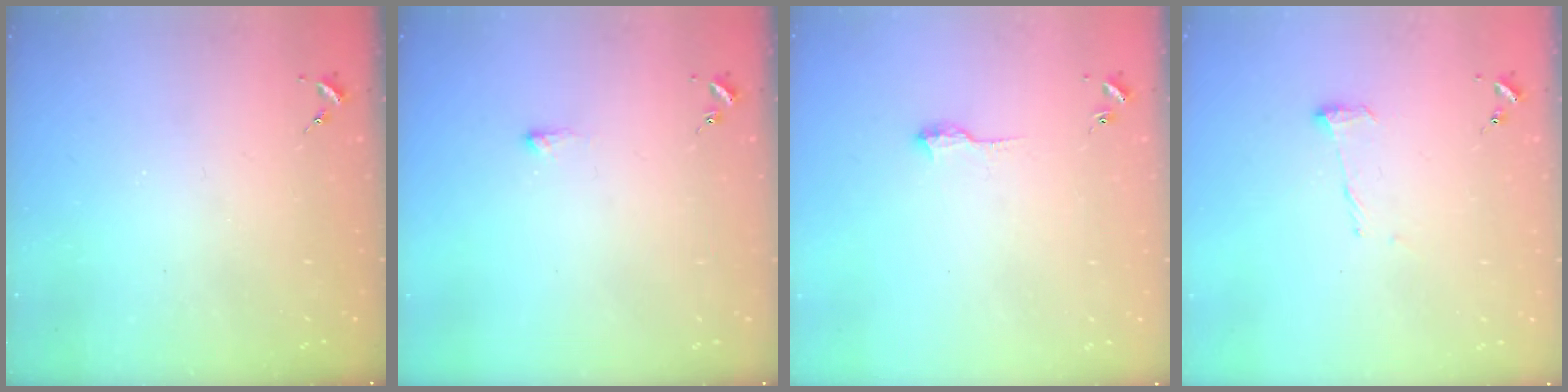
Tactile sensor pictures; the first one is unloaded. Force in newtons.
{"total": 2.7, "press": 2.7, "slide": 0.5}
{"total": 5.9, "press": 5.8, "slide": 0.6}
{"total": 8.2, "press": 8.2, "slide": 0.2}